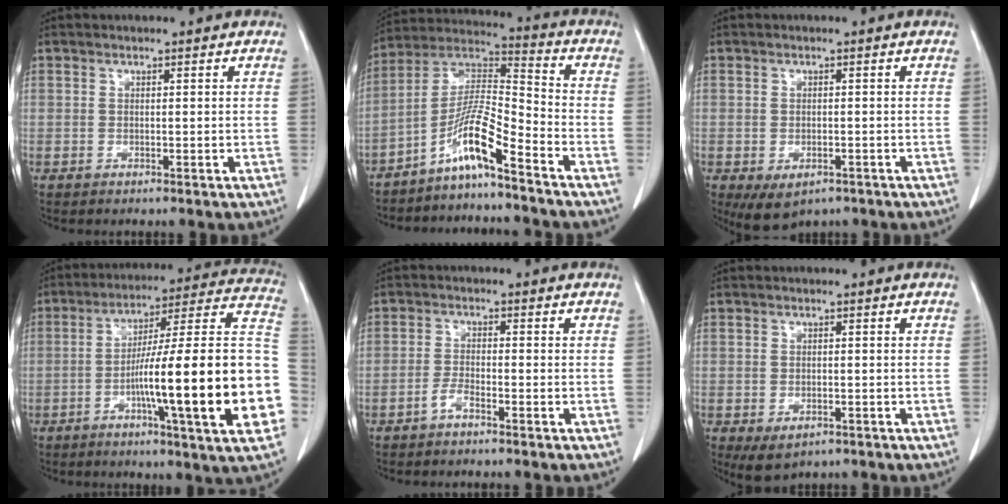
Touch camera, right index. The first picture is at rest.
{"total": 9.6, "force": [-6.4, 0.0, 7.1], "torque": [-0.146, 0.014, -0.125]}
{"total": 5.0, "force": [-2.8, 2.9, 2.9], "torque": [-0.051, -0.008, -0.034]}
{"total": 25.9, "force": [-5.8, 0.5, 25.2], "torque": [-0.283, 0.009, -0.094]}
{"total": 2.0, "force": [-1.6, 0.2, 1.3], "torque": [-0.028, 0.001, -0.033]}
{"total": 3.6, "force": [-1.9, 2.0, 2.3], "torque": [-0.042, -0.007, -0.018]}